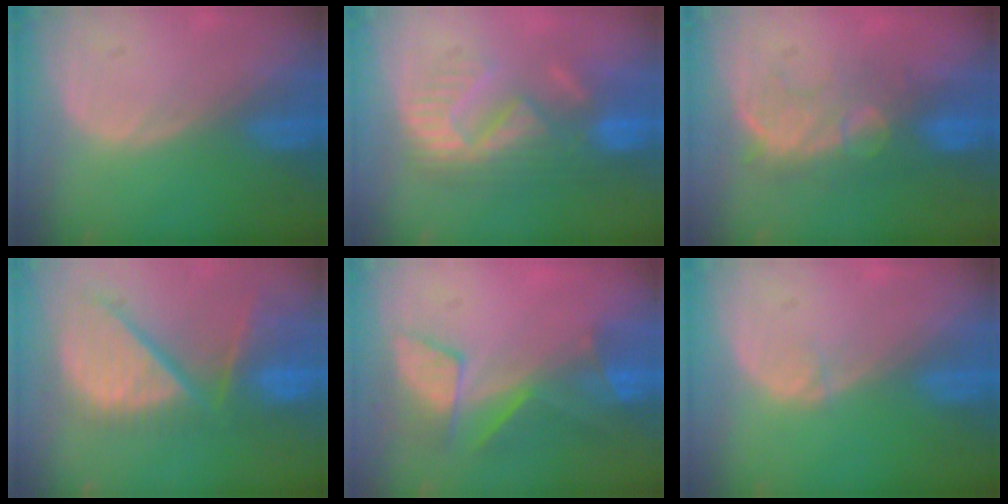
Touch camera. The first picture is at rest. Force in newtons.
{"total": 9.9, "press": 9.3, "slide": 3.2}
{"total": 7.9, "press": 7.7, "slide": 1.3}
{"total": 12.8, "press": 10.8, "slide": 7.0}
{"total": 8.1, "press": 7.2, "slide": 3.9}
{"total": 0.5, "press": 0.5, "slide": 0.1}